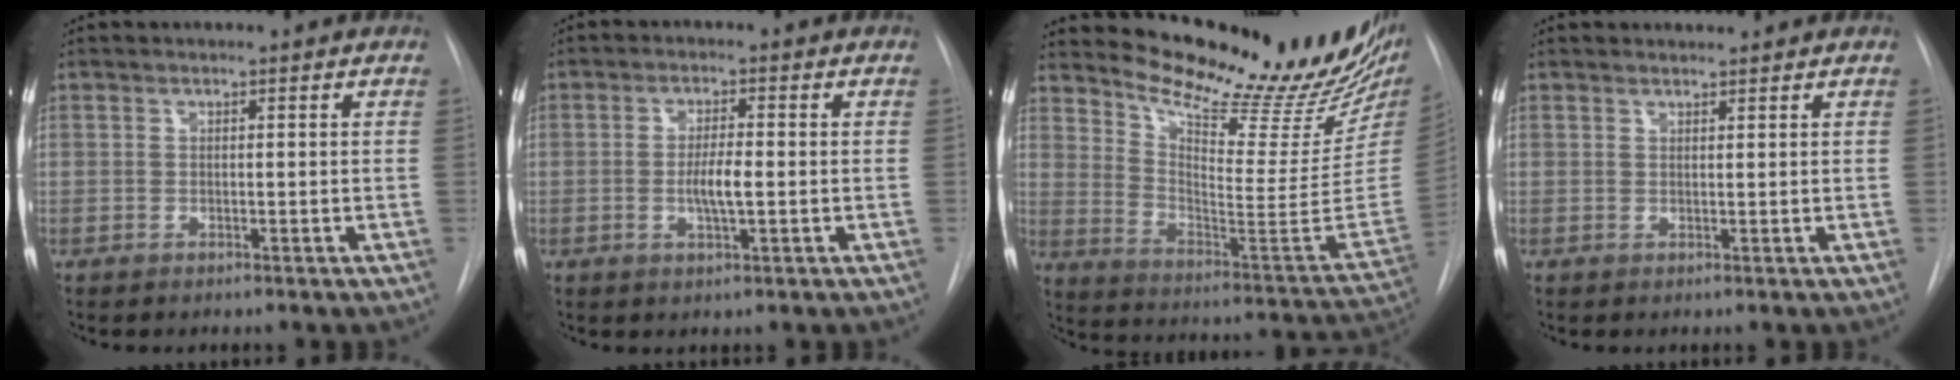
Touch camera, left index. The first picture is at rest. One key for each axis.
{"total": 4.0, "fx": -0.5, "fy": 0.7, "fz": 3.9, "tx": -0.074, "ty": -0.003, "tz": -0.009}
{"total": 25.9, "fx": 22.6, "fy": 4.2, "fz": 12.1, "tx": -0.183, "ty": -0.096, "tz": 0.302}
{"total": 1.4, "fx": 1.4, "fy": 0.2, "fz": 0.0, "tx": -0.009, "ty": 0.009, "tz": 0.027}